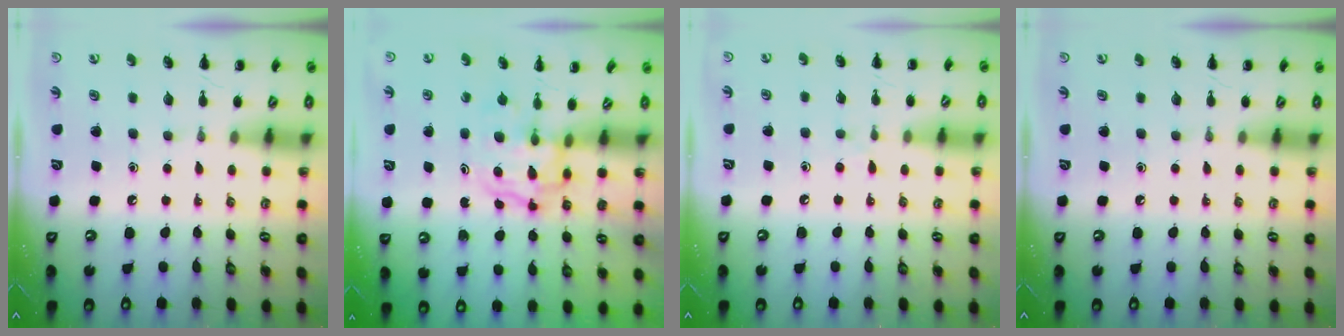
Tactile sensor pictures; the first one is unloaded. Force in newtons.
{"total": 3.7, "press": 3.7, "slide": 0.4}
{"total": 3.1, "press": 2.8, "slide": 1.4}
{"total": 0.0}